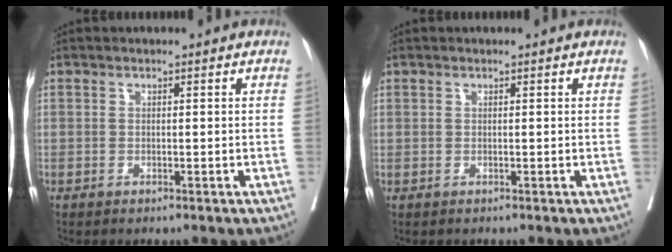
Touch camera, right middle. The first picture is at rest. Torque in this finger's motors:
{"motor_torque": [-1.39, 0.49, -0.72, -0.11]}